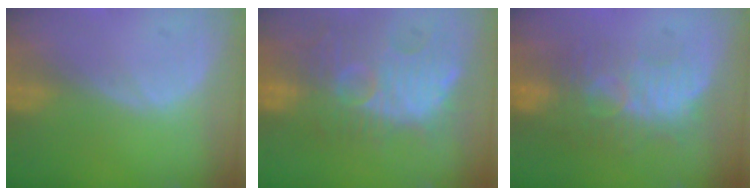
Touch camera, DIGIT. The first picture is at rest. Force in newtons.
{"total": 12.2, "press": 11.8, "slide": 3.1}
{"total": 9.1, "press": 8.3, "slide": 3.7}